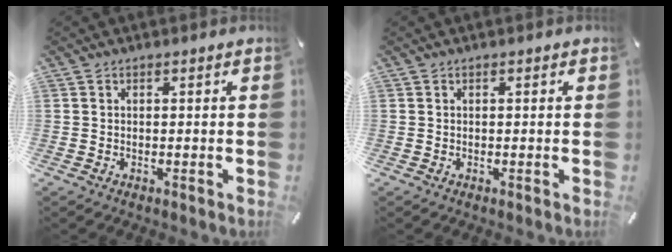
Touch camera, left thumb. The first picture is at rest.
{"total": 0.0}